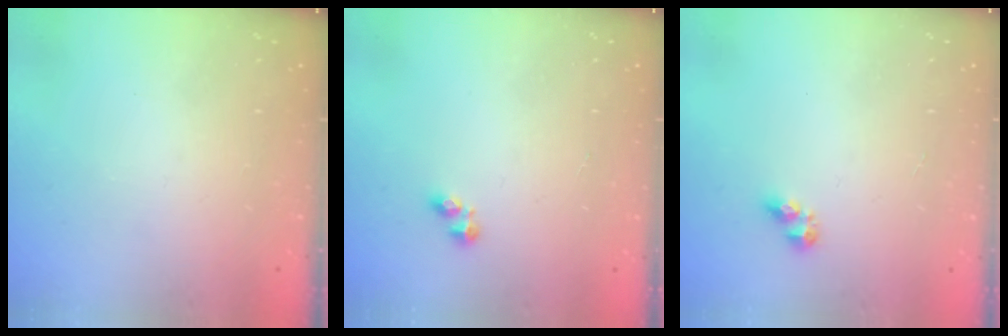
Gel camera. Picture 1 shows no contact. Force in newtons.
{"total": 2.1, "press": 2.0, "slide": 0.4}
{"total": 5.0, "press": 5.0, "slide": 0.5}